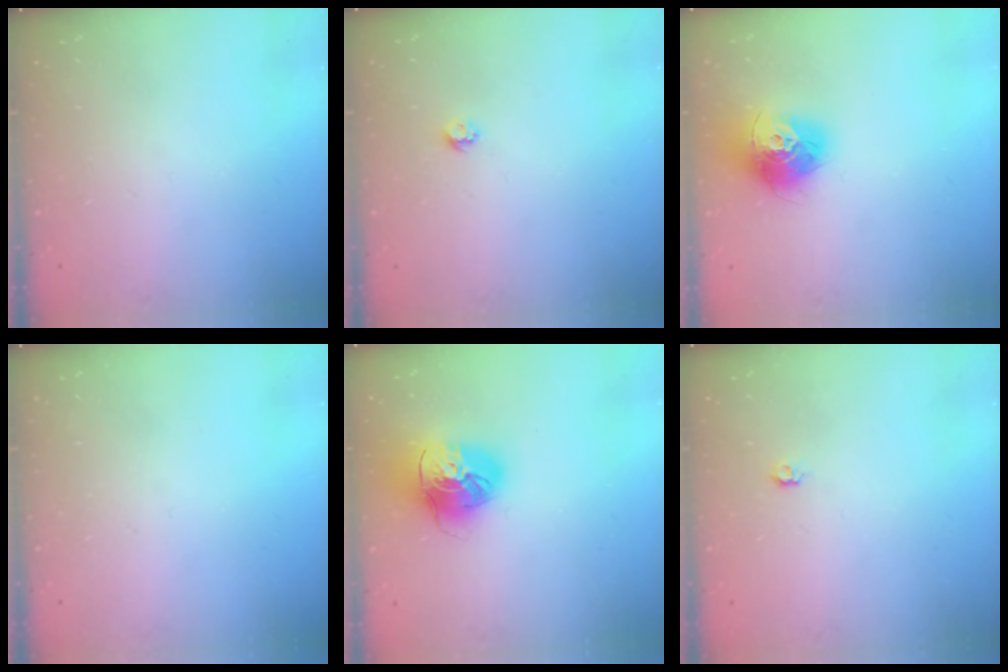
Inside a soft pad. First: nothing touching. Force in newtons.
{"total": 3.8, "press": 3.7, "slide": 0.5}
{"total": 14.1, "press": 14.1, "slide": 1.3}
{"total": 0.0}
{"total": 16.2, "press": 16.1, "slide": 2.0}
{"total": 3.5, "press": 3.5, "slide": 0.4}